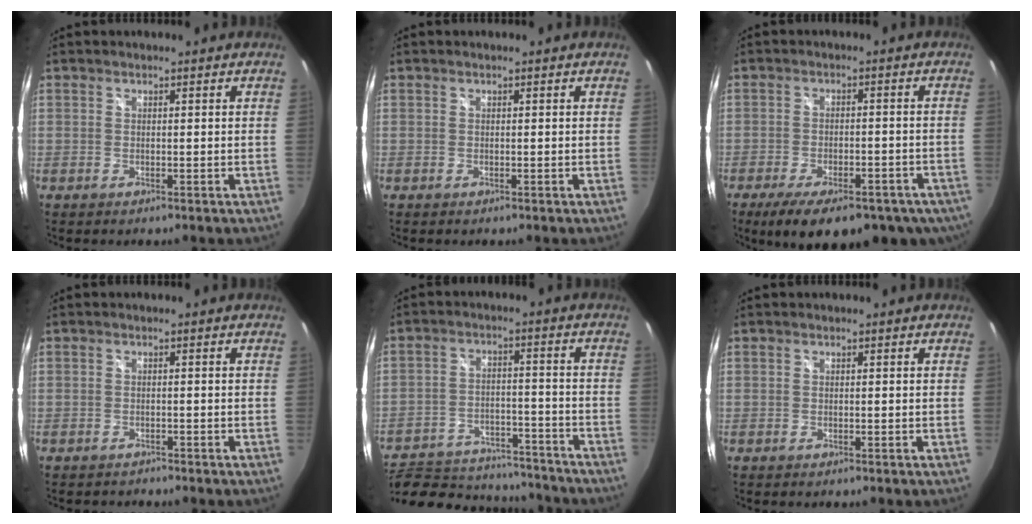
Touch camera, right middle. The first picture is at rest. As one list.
[{"total": 0.0}, {"total": 18.7, "force": [-12.9, 7.6, 11.2], "torque": [-0.196, -0.036, -0.168]}, {"total": 1.4, "force": [-1.3, 0.4, 0.0], "torque": [-0.004, -0.004, -0.020]}, {"total": 20.4, "force": [-16.6, 8.9, 7.9], "torque": [-0.179, 0.003, -0.220]}, {"total": 0.0}]